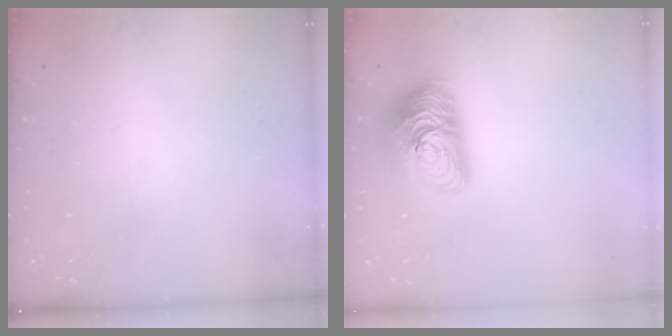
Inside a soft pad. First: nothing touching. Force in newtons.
{"total": 14.6, "press": 14.5, "slide": 0.7}